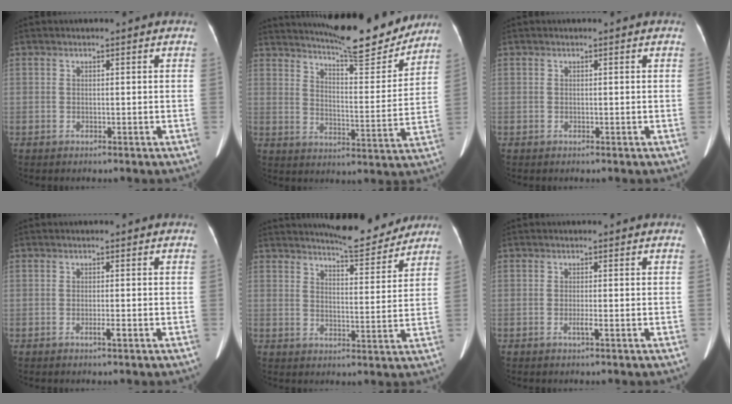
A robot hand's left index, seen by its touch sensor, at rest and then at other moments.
{"total": 16.5, "force": [15.2, 1.6, 6.4], "torque": [-0.102, -0.027, 0.210]}
{"total": 0.0}
{"total": 0.9, "force": [-0.4, -0.1, 0.7], "torque": [-0.018, -0.002, -0.005]}
{"total": 9.4, "force": [9.0, 1.2, 2.3], "torque": [-0.037, -0.009, 0.122]}
{"total": 0.8, "force": [-0.3, -0.2, 0.8], "torque": [-0.019, -0.003, -0.005]}